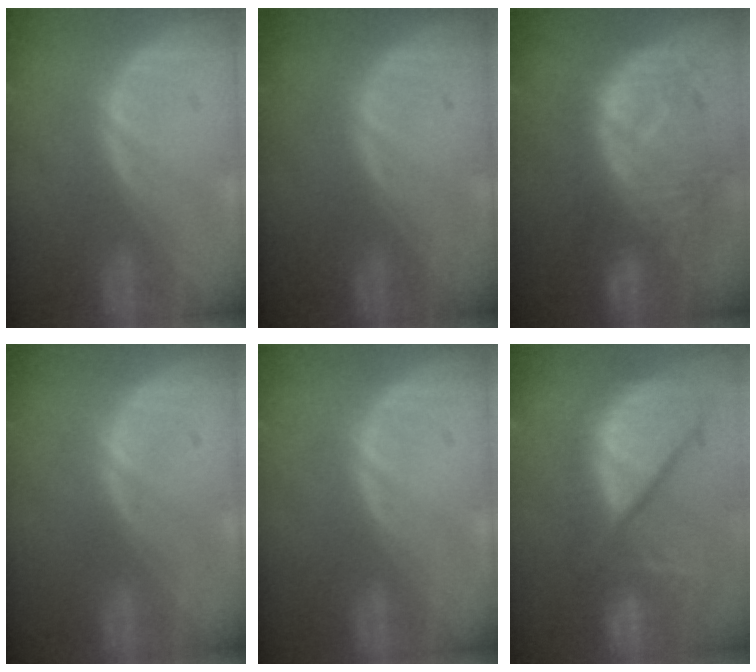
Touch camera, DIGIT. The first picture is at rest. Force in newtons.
{"total": 0.0}
{"total": 10.9, "press": 9.7, "slide": 4.9}
{"total": 0.0}
{"total": 0.0}
{"total": 13.1, "press": 10.9, "slide": 7.3}